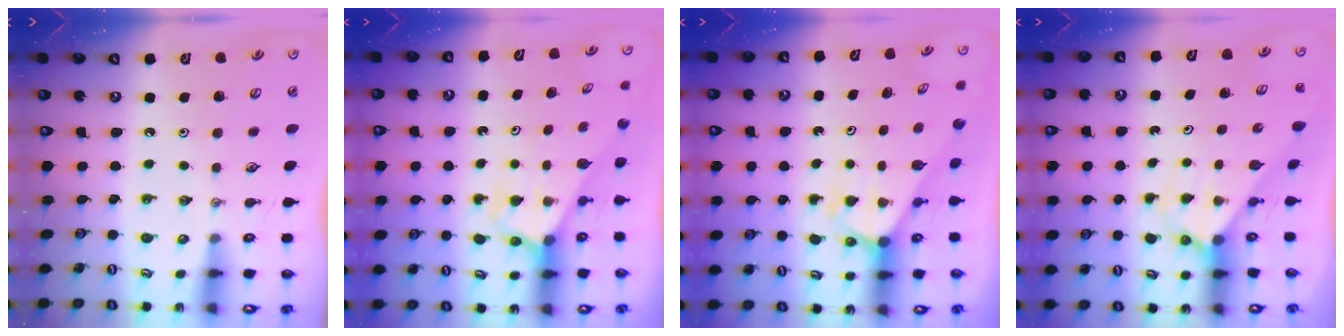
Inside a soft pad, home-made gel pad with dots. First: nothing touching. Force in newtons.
{"total": 2.7, "press": 2.7, "slide": 0.1}
{"total": 1.8, "press": 1.8, "slide": 0.1}
{"total": 2.3, "press": 2.3, "slide": 0.2}